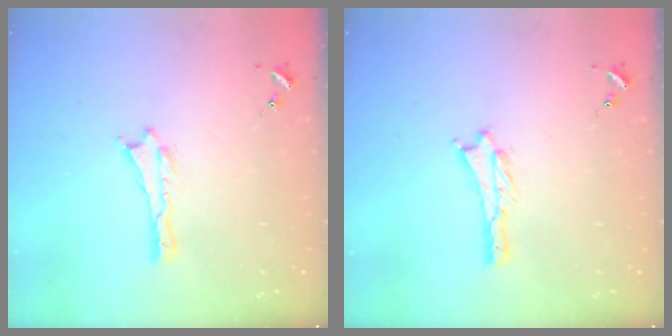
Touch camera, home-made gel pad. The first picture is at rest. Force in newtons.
{"total": 0.9, "press": 0.9, "slide": 0.2}